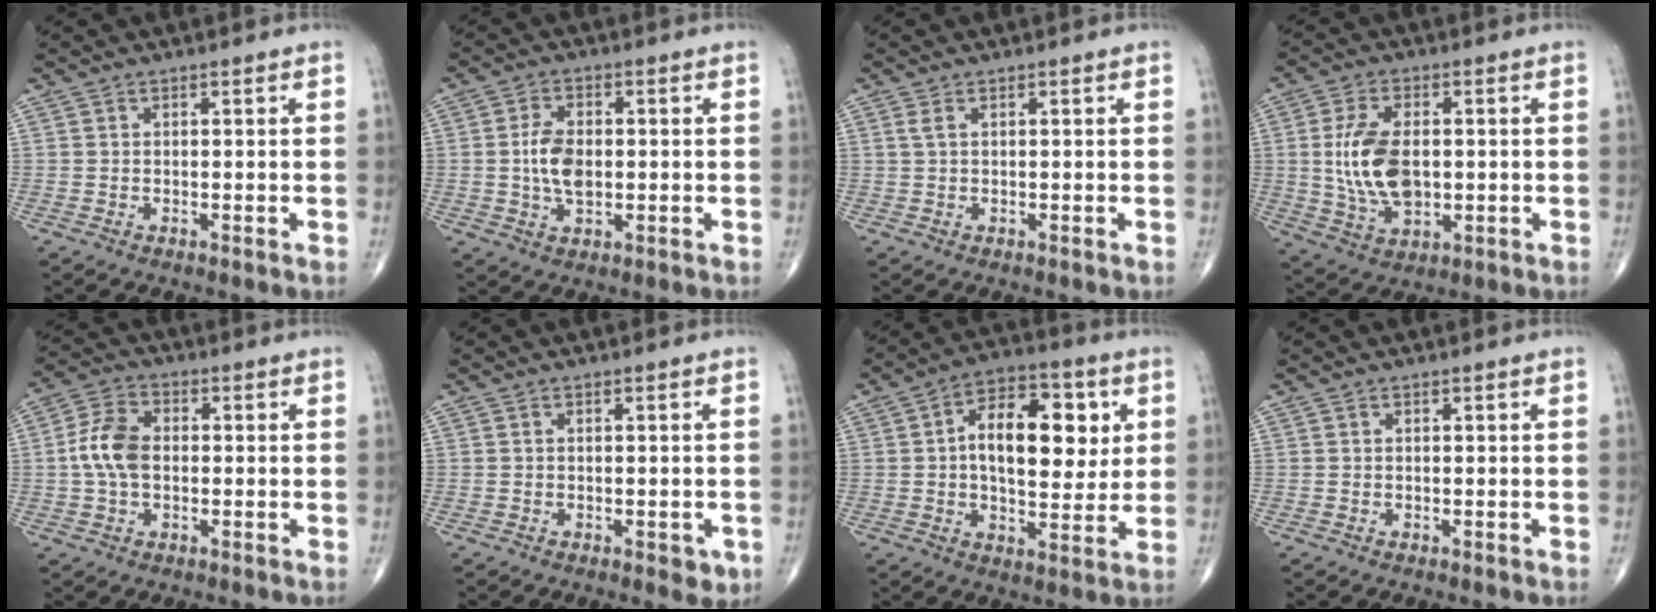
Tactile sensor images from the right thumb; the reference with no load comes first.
{"total": 6.6, "force": [-0.1, 3.9, 5.4], "torque": [-0.099, 0.001, -0.003]}
{"total": 1.1, "force": [0.4, 0.4, 0.9], "torque": [-0.026, 0.009, 0.012]}
{"total": 12.0, "force": [0.4, 6.8, 9.8], "torque": [-0.187, -0.005, 0.015]}
{"total": 8.0, "force": [-0.1, 5.2, 6.1], "torque": [-0.122, 0.019, -0.010]}
{"total": 2.8, "force": [-1.0, 1.4, 2.3], "torque": [-0.017, -0.002, -0.009]}
{"total": 16.3, "force": [2.9, 8.8, 13.4], "torque": [-0.167, 0.006, 0.040]}
{"total": 0.0}